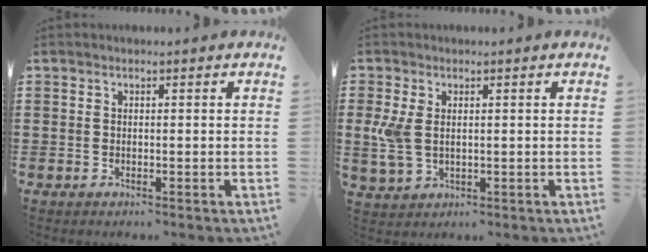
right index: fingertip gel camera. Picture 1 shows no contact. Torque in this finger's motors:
{"motor_torque": [0.34, 1.25, 0.16, 0.11]}